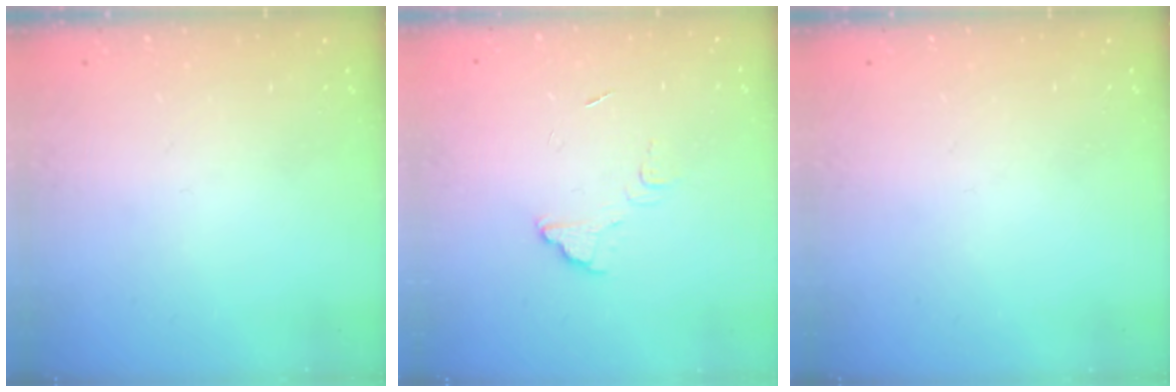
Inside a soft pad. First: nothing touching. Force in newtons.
{"total": 5.4, "press": 5.4, "slide": 0.4}
{"total": 0.0}